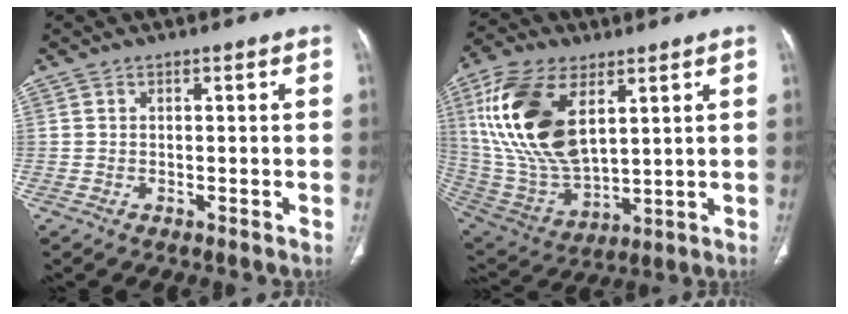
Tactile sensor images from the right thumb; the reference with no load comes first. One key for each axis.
{"total": 21.3, "fx": 7.2, "fy": 11.1, "fz": 16.7, "tx": -0.332, "ty": -0.026, "tz": 0.146}